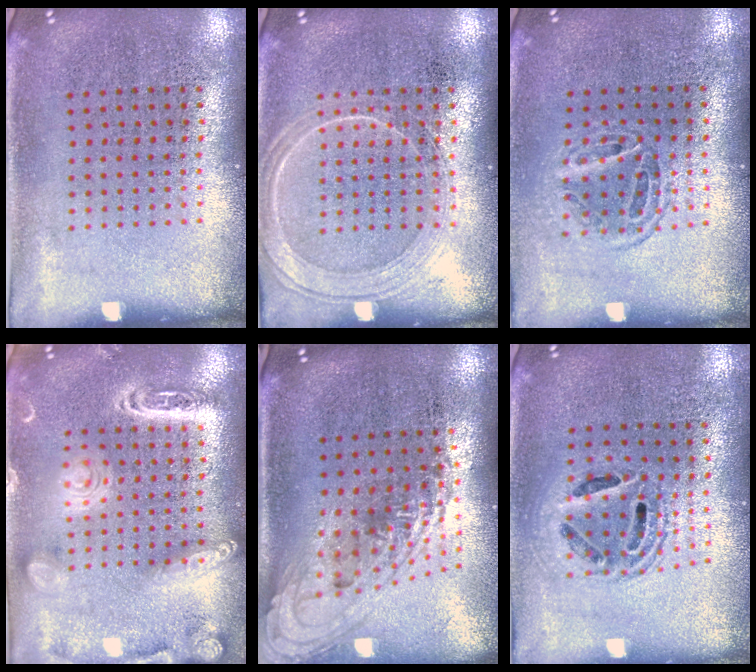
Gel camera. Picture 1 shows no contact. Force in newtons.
{"total": 2.2, "press": 2.1, "slide": 0.4}
{"total": 1.2, "press": 1.0, "slide": 0.6}
{"total": 4.0, "press": 4.0, "slide": 0.4}
{"total": 1.8, "press": 1.3, "slide": 1.2}
{"total": 1.4, "press": 1.2, "slide": 0.6}